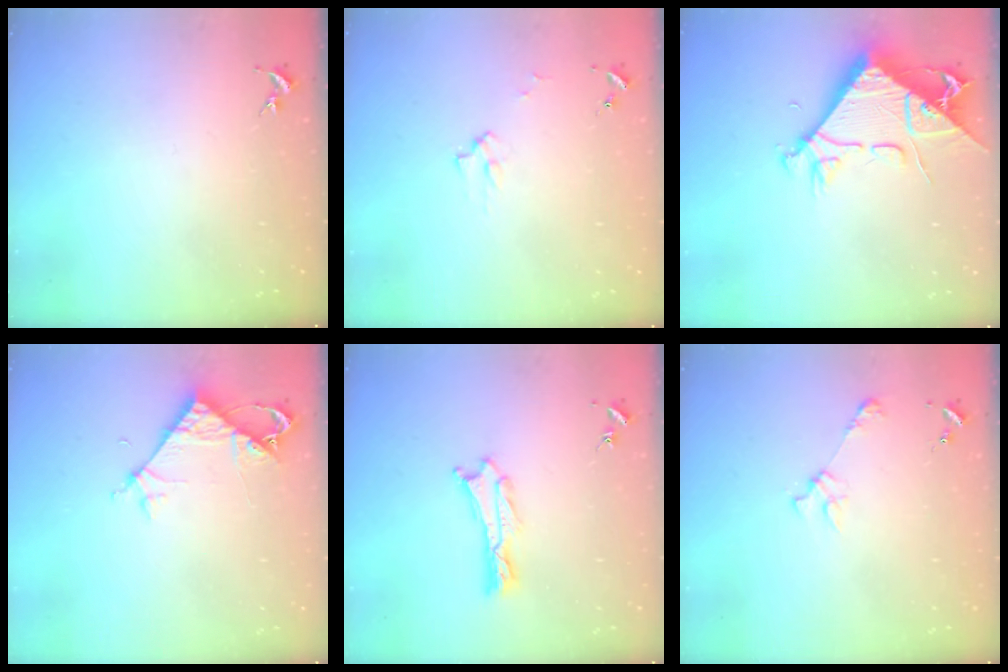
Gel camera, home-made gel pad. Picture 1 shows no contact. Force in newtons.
{"total": 2.2, "press": 2.2, "slide": 0.3}
{"total": 9.8, "press": 9.7, "slide": 1.1}
{"total": 5.1, "press": 5.0, "slide": 0.4}
{"total": 0.7, "press": 0.6, "slide": 0.2}
{"total": 2.4, "press": 2.4, "slide": 0.3}